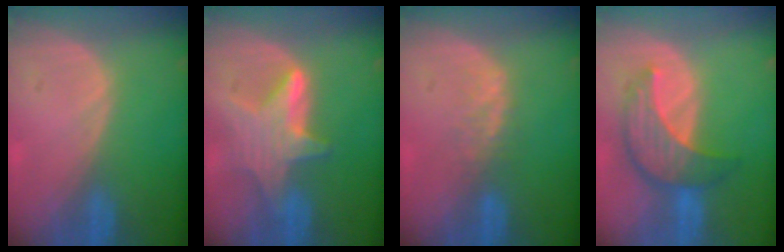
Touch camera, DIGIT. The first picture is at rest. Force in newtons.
{"total": 6.6, "press": 6.6, "slide": 0.2}
{"total": 2.3, "press": 2.3, "slide": 0.5}
{"total": 7.9, "press": 7.5, "slide": 2.4}